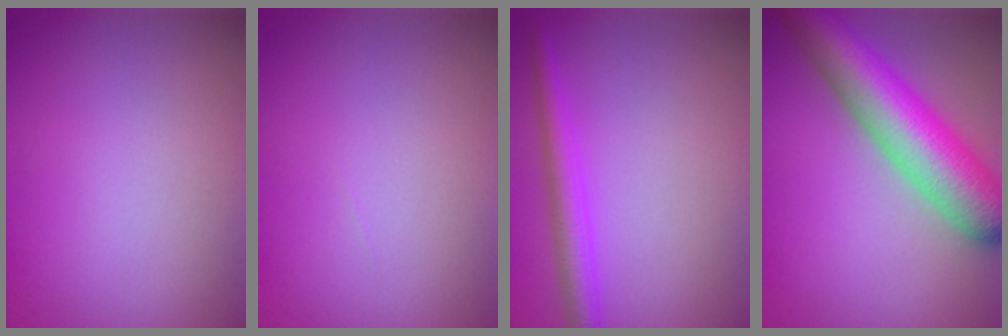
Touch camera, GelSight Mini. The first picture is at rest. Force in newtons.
{"total": 0.0}
{"total": 3.0, "press": 3.0, "slide": 0.0}
{"total": 9.7, "press": 9.6, "slide": 0.4}